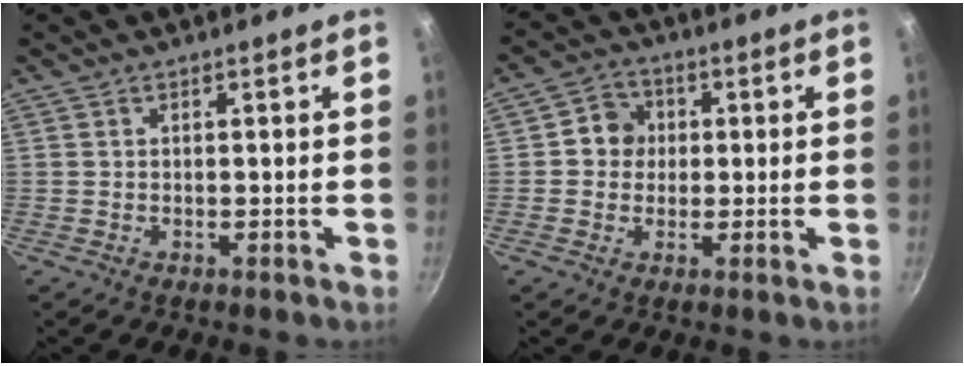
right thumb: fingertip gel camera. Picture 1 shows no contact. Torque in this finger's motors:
{"motor_torque": [0.58, 0.93, 0.45, -0.24, 0.06]}